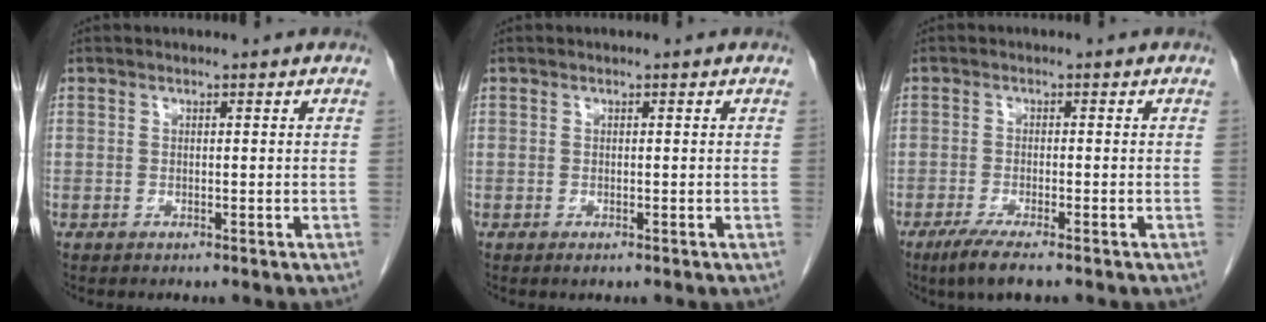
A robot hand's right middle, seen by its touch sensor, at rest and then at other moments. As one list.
[{"total": 0.5, "force": [-0.3, 0.2, 0.4], "torque": [-0.003, 0.000, -0.001]}, {"total": 4.8, "force": [-3.3, 0.5, 3.4], "torque": [-0.064, -0.014, -0.056]}]